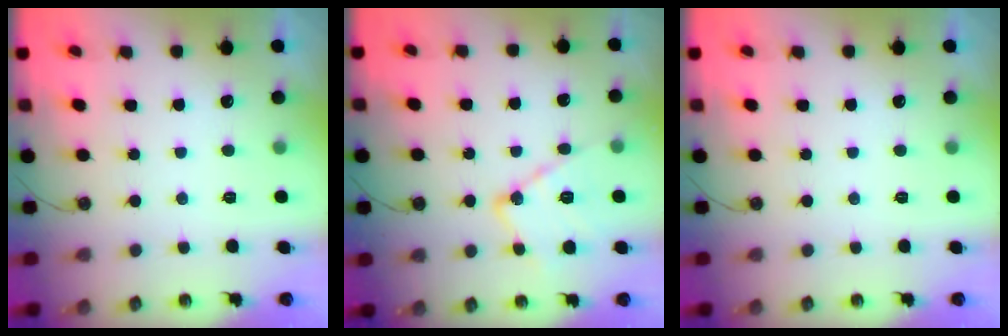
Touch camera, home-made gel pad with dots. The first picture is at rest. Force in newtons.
{"total": 14.0, "press": 14.0, "slide": 1.1}
{"total": 0.0}